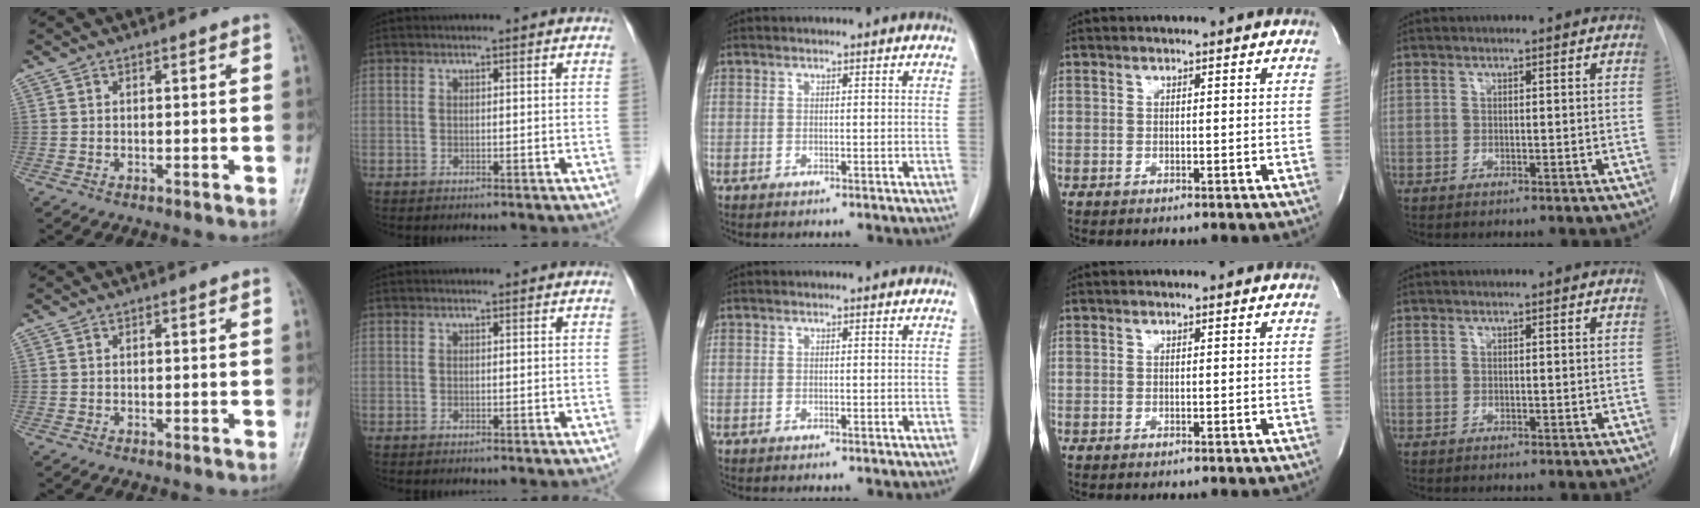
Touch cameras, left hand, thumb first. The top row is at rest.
{}